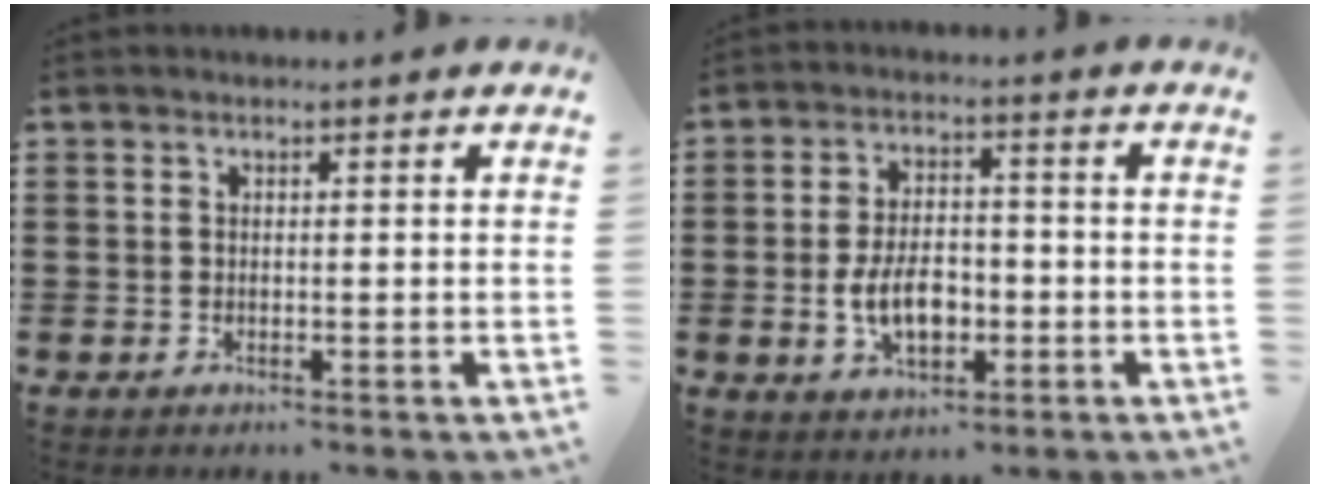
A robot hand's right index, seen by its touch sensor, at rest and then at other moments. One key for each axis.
{"total": 6.9, "fx": -1.6, "fy": 4.0, "fz": 5.4, "tx": -0.100, "ty": -0.002, "tz": -0.035}